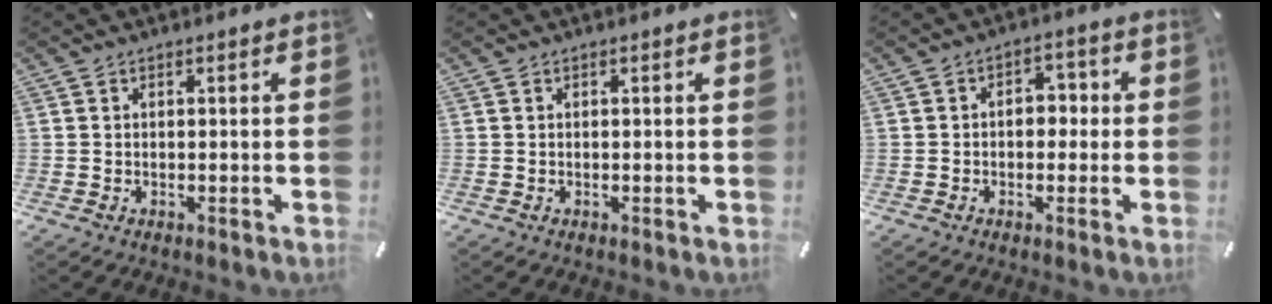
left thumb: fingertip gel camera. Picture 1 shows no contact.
{"total": 0.0}
{"total": 5.1, "force": [-0.4, 3.5, 3.6], "torque": [-0.047, 0.006, -0.017]}